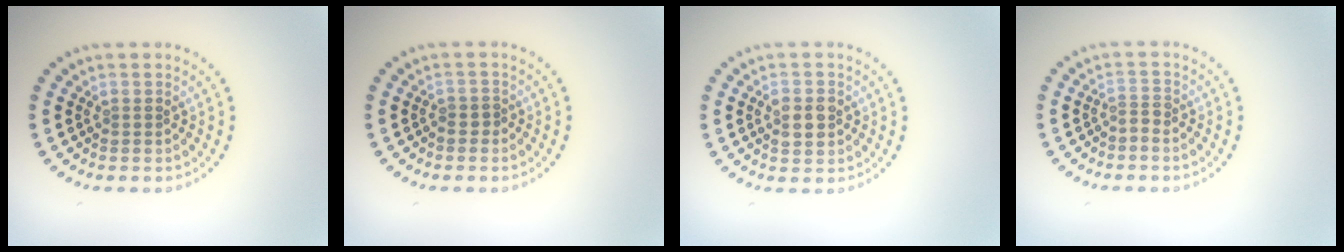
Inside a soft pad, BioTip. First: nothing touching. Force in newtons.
{"total": 0.9, "press": 0.6, "slide": 0.6}
{"total": 2.9, "press": 2.9, "slide": 0.2}
{"total": 1.0, "press": 0.4, "slide": 0.9}